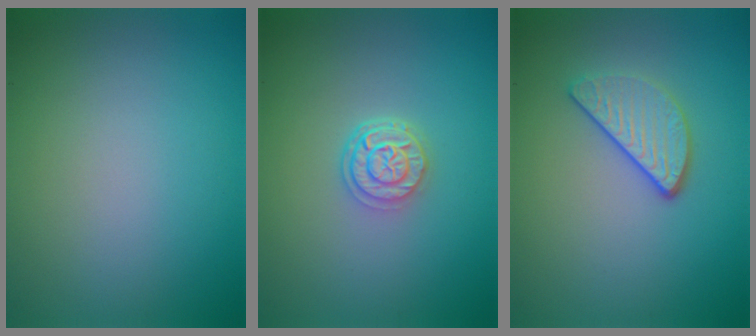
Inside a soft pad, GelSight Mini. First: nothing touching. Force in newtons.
{"total": 2.7, "press": 2.2, "slide": 1.6}
{"total": 3.0, "press": 2.5, "slide": 1.6}